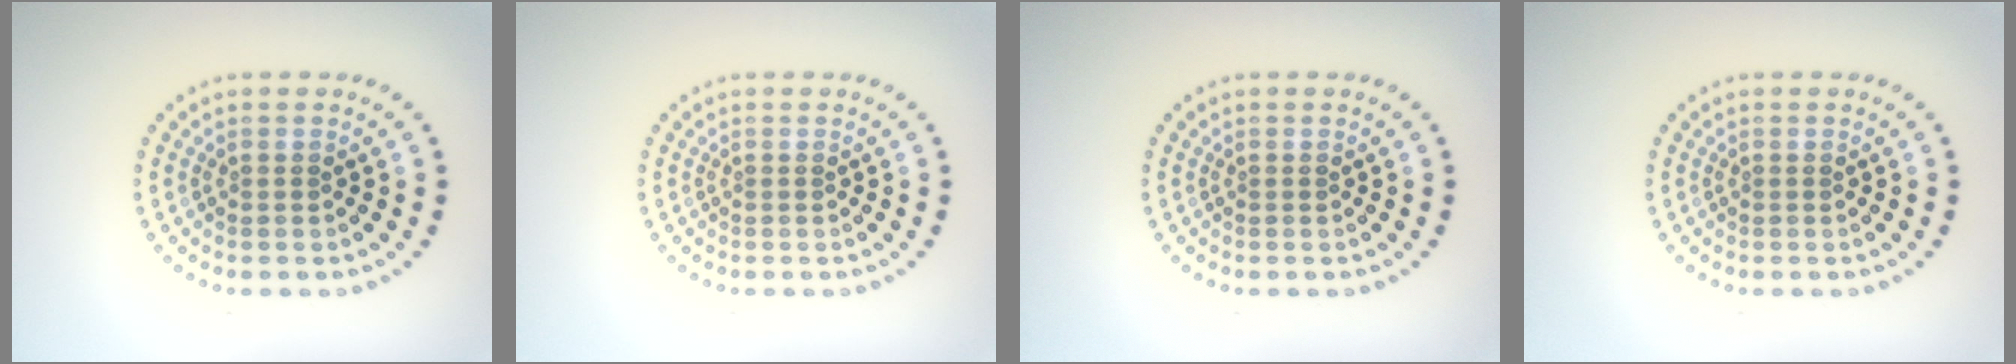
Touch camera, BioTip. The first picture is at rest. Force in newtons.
{"total": 0.0}
{"total": 0.0}
{"total": 0.0}